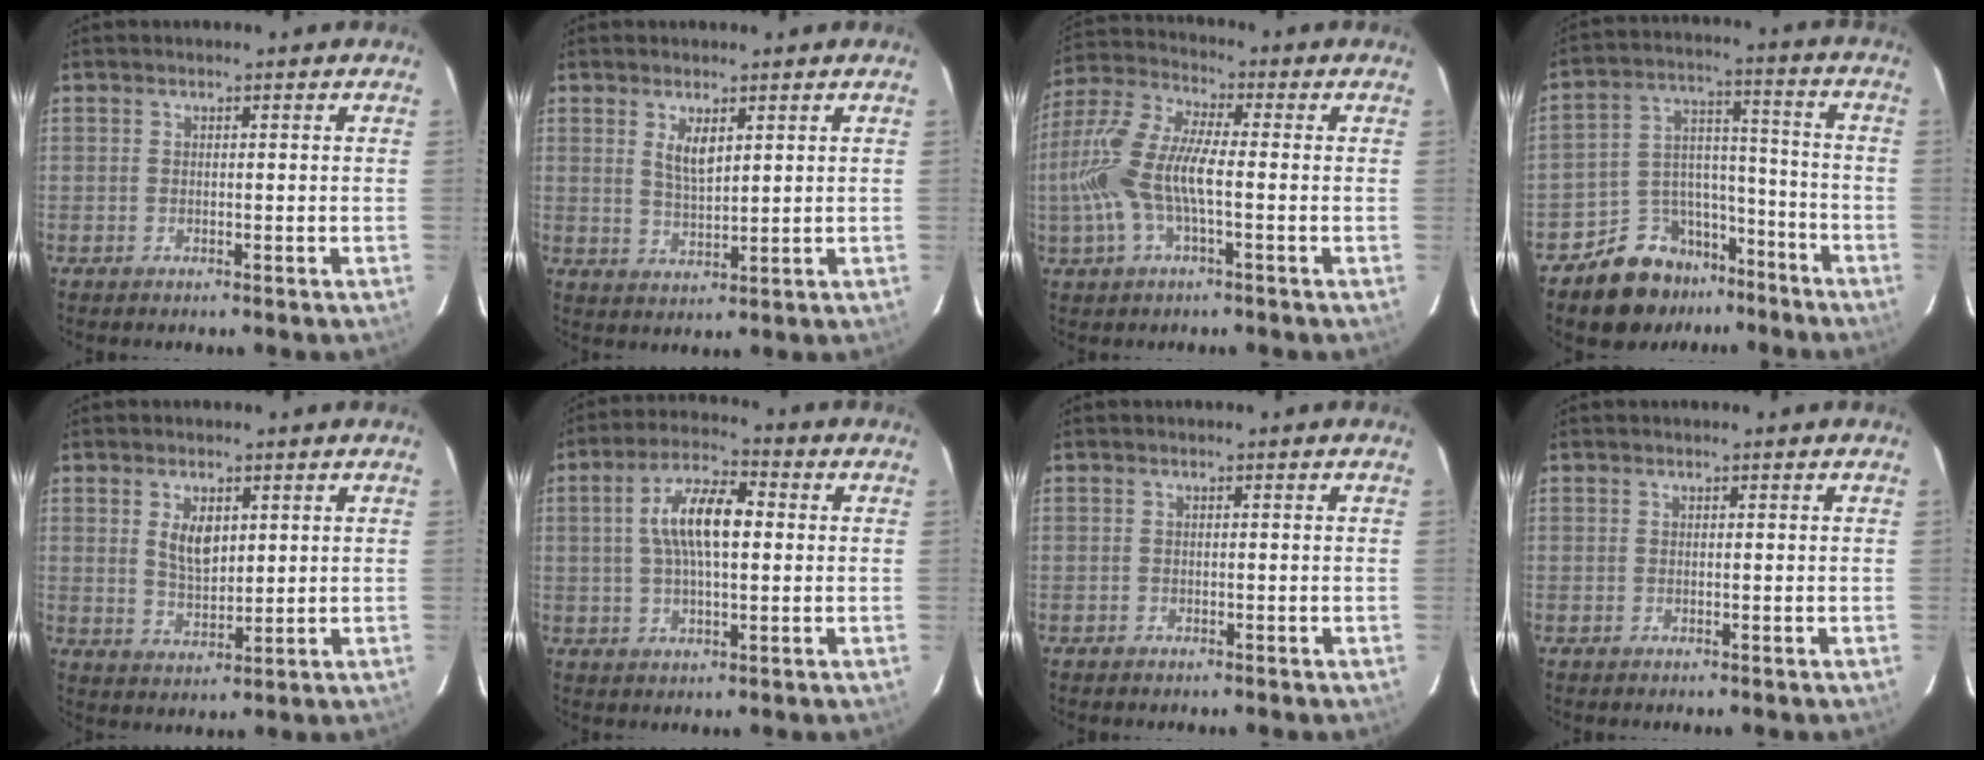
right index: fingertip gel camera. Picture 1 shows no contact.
{"total": 4.2, "force": [1.9, 1.6, 3.4], "torque": [-0.061, -0.004, 0.039]}
{"total": 13.2, "force": [-2.3, 4.0, 12.4], "torque": [-0.263, 0.003, -0.047]}
{"total": 12.1, "force": [-9.0, 7.5, 3.0], "torque": [-0.063, 0.061, -0.133]}
{"total": 5.6, "force": [1.9, 3.0, 4.3], "torque": [-0.075, 0.000, 0.040]}
{"total": 10.2, "force": [1.2, 3.9, 9.4], "torque": [-0.173, 0.020, 0.019]}
{"total": 0.9, "force": [-0.7, 0.6, 0.0], "torque": [-0.003, 0.002, -0.010]}
{"total": 0.0}